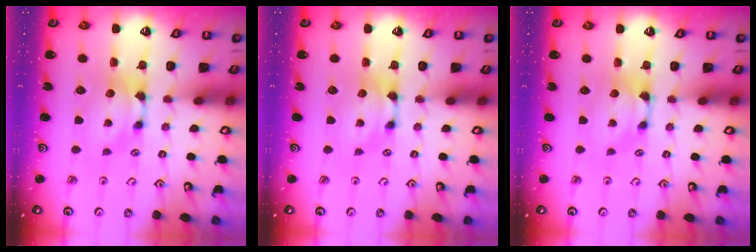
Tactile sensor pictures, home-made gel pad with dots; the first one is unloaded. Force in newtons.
{"total": 0.0}
{"total": 0.9, "press": 0.3, "slide": 0.8}